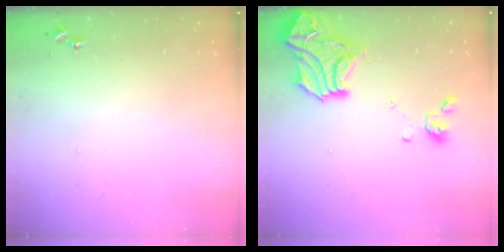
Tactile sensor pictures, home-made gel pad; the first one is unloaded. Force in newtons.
{"total": 17.6, "press": 17.6, "slide": 1.7}